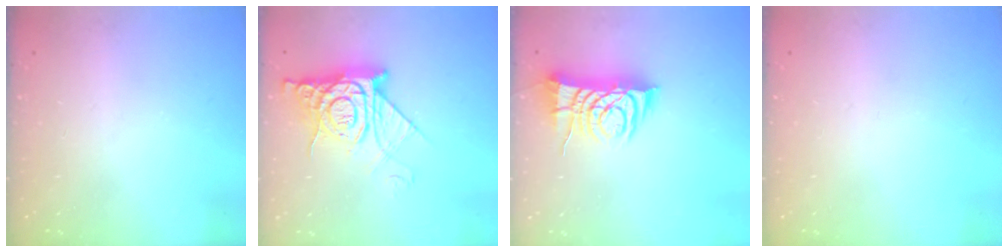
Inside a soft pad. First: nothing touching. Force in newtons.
{"total": 13.7, "press": 13.6, "slide": 1.5}
{"total": 9.2, "press": 9.1, "slide": 1.1}
{"total": 0.0}